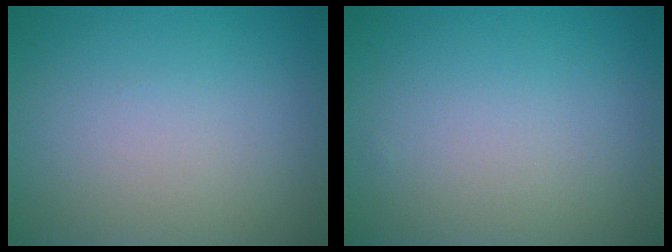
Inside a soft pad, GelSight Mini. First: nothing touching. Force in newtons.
{"total": 0.0}